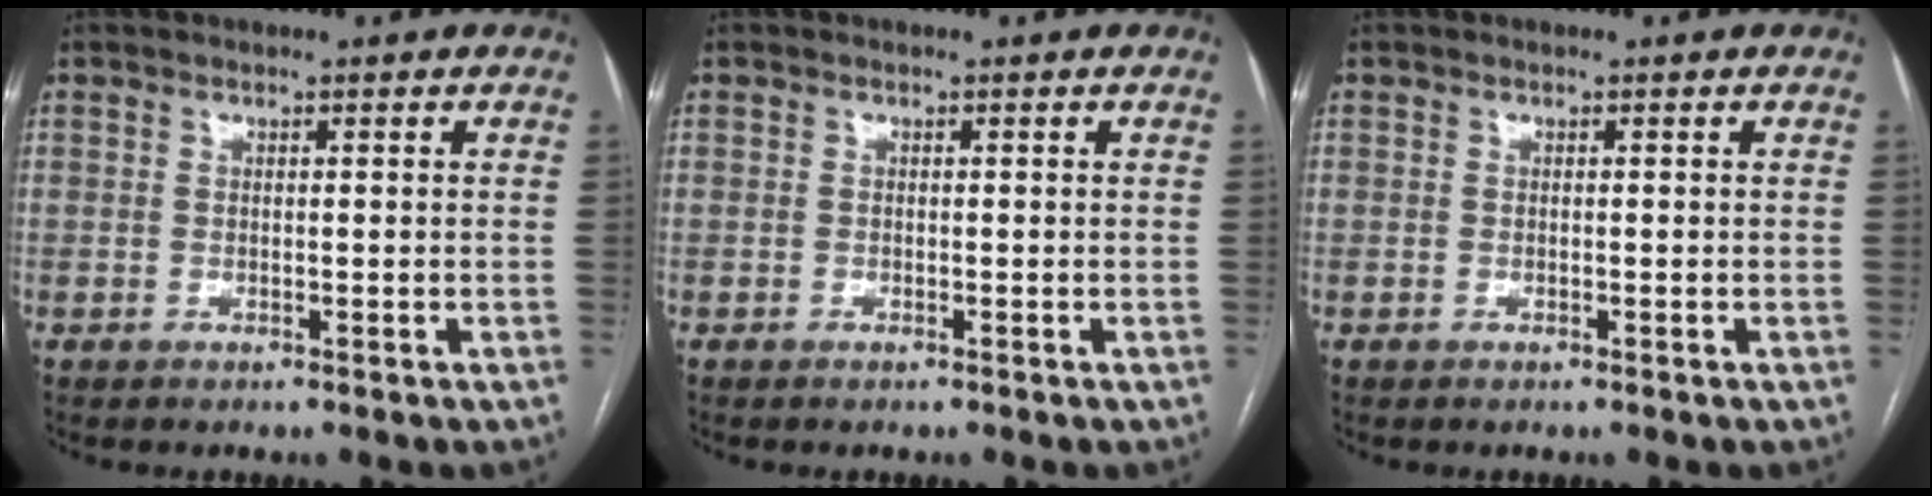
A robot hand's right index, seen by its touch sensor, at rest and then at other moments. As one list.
[{"total": 0.0}, {"total": 0.0}]